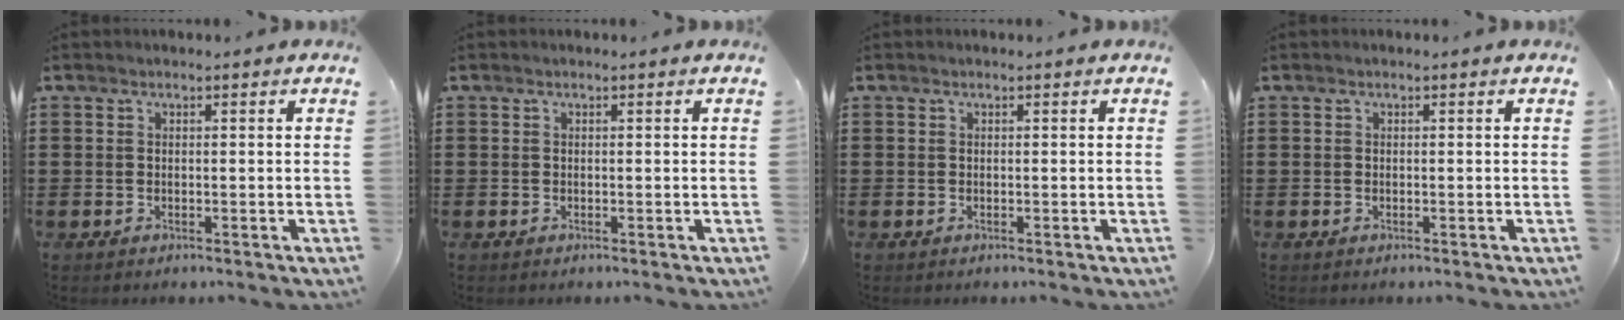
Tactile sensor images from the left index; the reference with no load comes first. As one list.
[{"total": 0.0}, {"total": 0.0}, {"total": 0.0}]